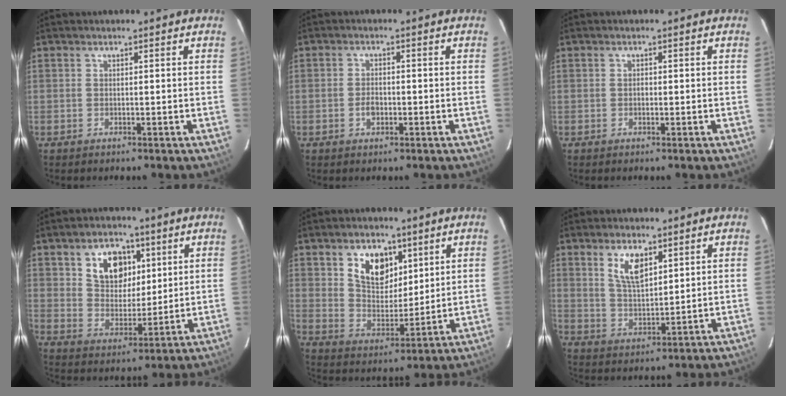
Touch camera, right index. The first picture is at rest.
{"total": 2.7, "force": [-0.9, 1.9, 1.7], "torque": [-0.033, 0.003, -0.016]}
{"total": 0.5, "force": [-0.1, 0.5, 0.2], "torque": [-0.001, 0.001, -0.003]}
{"total": 10.6, "force": [4.5, 7.3, 6.2], "torque": [-0.110, 0.011, 0.087]}
{"total": 10.4, "force": [5.1, 6.7, 6.1], "torque": [-0.104, 0.003, 0.099]}
{"total": 7.2, "force": [3.8, 3.1, 5.2], "torque": [-0.094, 0.000, 0.079]}